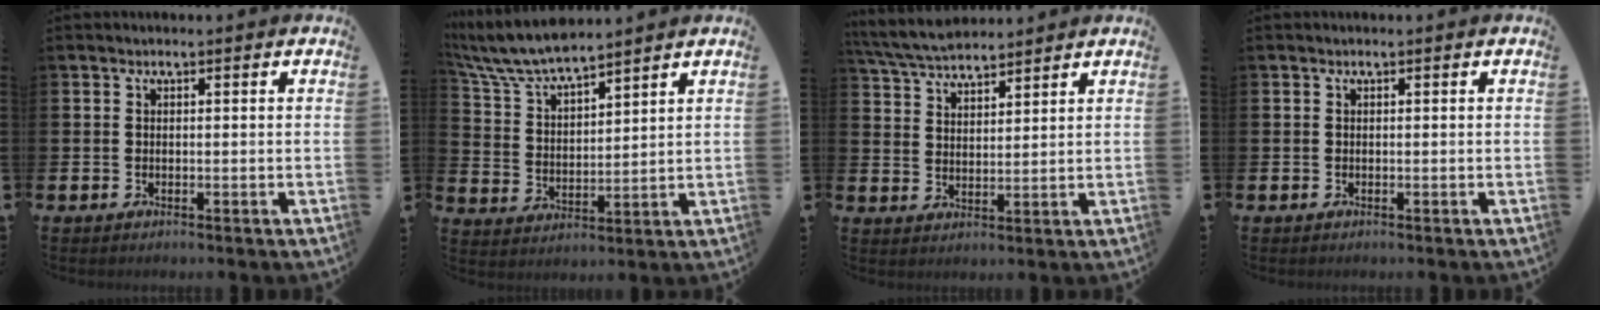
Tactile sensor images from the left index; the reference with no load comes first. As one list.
[{"total": 7.3, "force": [7.0, 0.9, 2.0], "torque": [-0.067, -0.038, 0.124]}, {"total": 5.4, "force": [5.3, 0.8, 0.9], "torque": [-0.037, -0.026, 0.096]}, {"total": 0.0}]